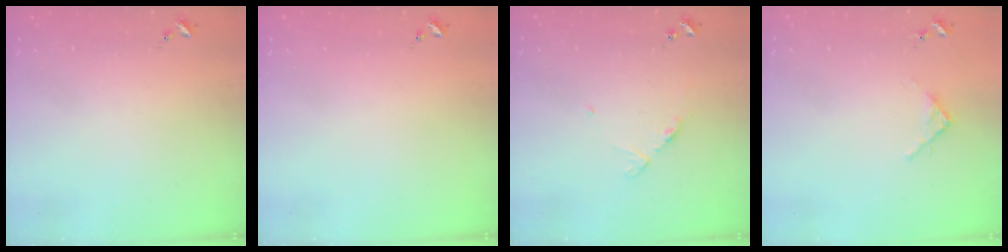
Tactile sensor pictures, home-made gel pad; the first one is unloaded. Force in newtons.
{"total": 0.0}
{"total": 4.7, "press": 4.6, "slide": 0.5}
{"total": 3.1, "press": 3.1, "slide": 0.4}